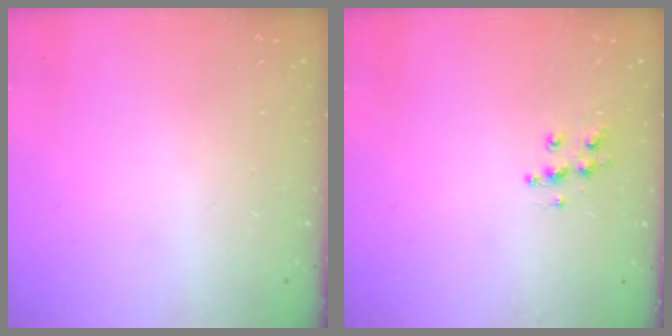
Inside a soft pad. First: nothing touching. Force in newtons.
{"total": 7.3, "press": 7.3, "slide": 0.1}